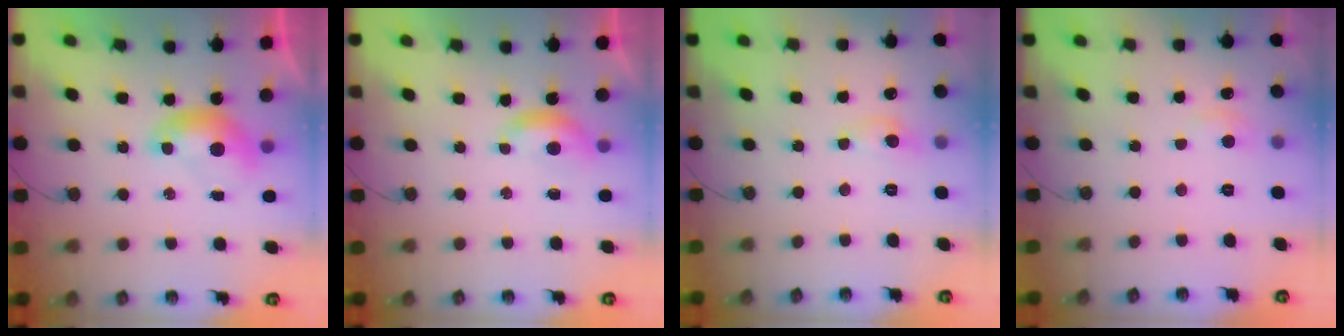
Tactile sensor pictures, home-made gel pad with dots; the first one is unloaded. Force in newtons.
{"total": 1.8, "press": 1.8, "slide": 0.4}
{"total": 0.8, "press": 0.6, "slide": 0.5}
{"total": 2.1, "press": 2.0, "slide": 0.7}